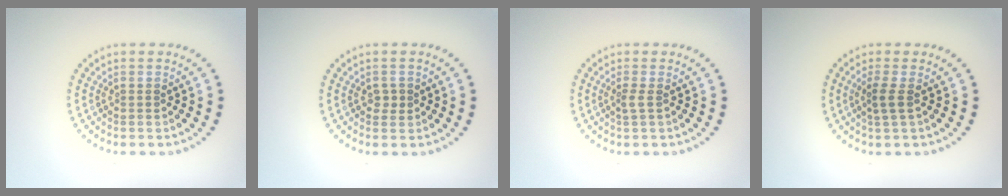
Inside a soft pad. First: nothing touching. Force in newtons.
{"total": 1.1, "press": 1.0, "slide": 0.3}
{"total": 0.9, "press": 0.6, "slide": 0.7}
{"total": 1.6, "press": 1.3, "slide": 0.9}